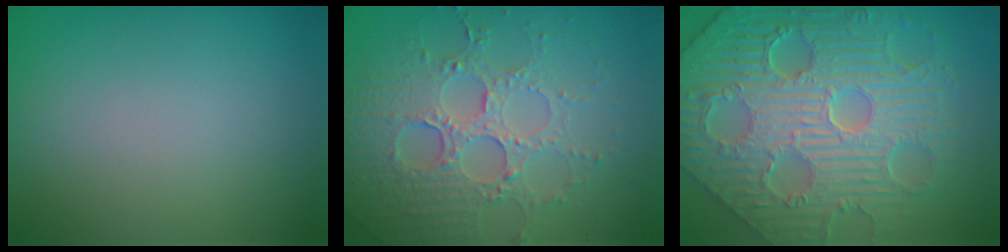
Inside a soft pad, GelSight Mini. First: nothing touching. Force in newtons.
{"total": 5.1, "press": 4.6, "slide": 2.2}
{"total": 10.1, "press": 7.9, "slide": 6.2}